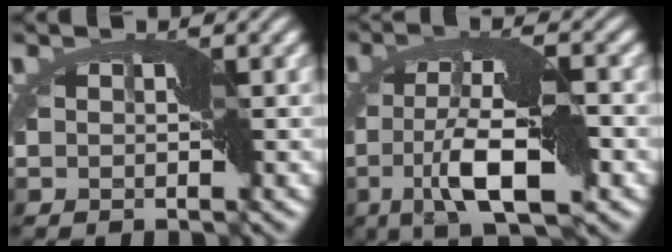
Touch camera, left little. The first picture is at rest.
{"total": 7.5, "force": [-2.3, 2.0, 6.9], "torque": [-0.141, 0.007, -0.045]}